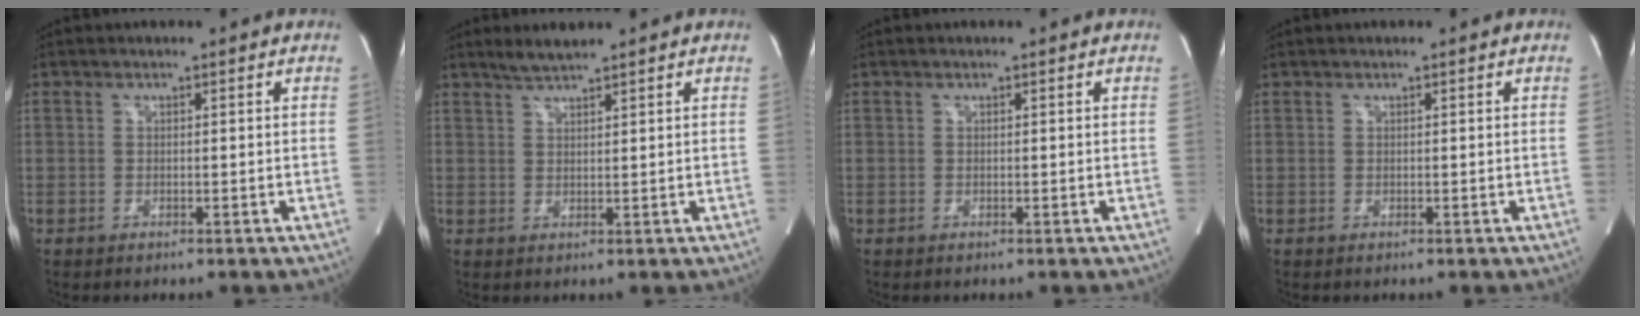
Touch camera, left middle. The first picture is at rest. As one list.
[{"total": 2.9, "force": [2.6, -0.1, 1.2], "torque": [-0.032, 0.004, 0.051]}, {"total": 0.0}, {"total": 0.0}]